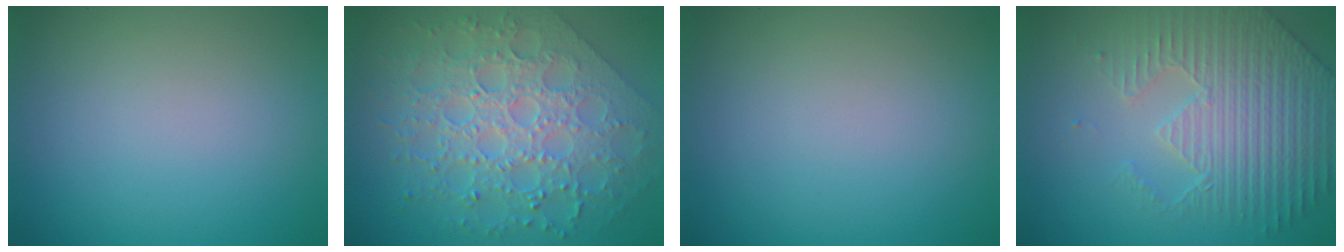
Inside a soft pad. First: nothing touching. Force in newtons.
{"total": 8.4, "press": 6.1, "slide": 5.8}
{"total": 0.0}
{"total": 4.4, "press": 4.3, "slide": 1.1}